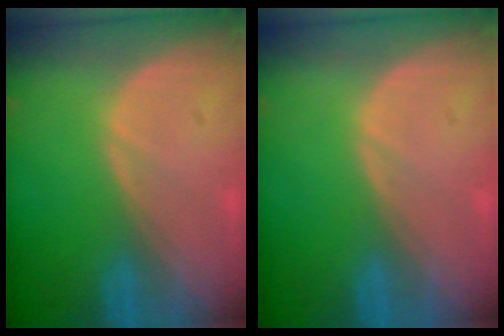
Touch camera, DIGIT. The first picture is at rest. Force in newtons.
{"total": 0.0}